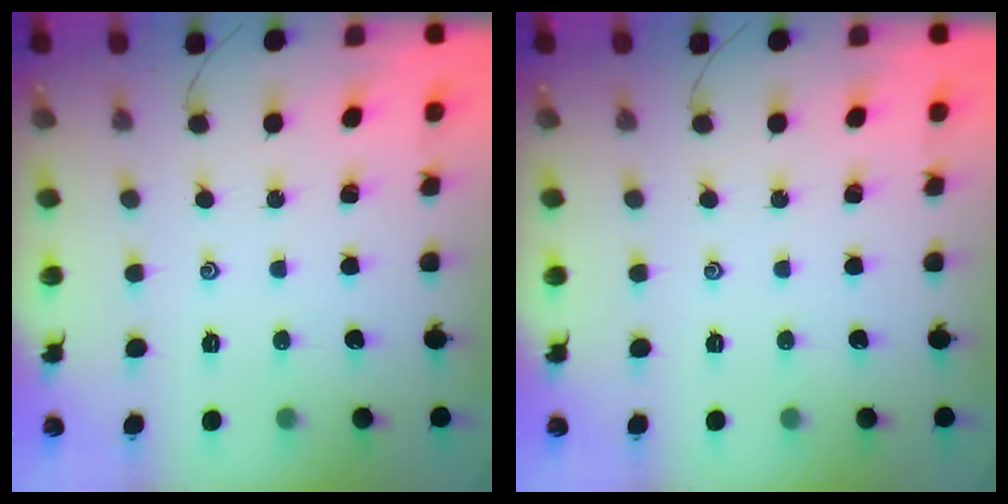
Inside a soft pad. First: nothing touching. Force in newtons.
{"total": 0.0}